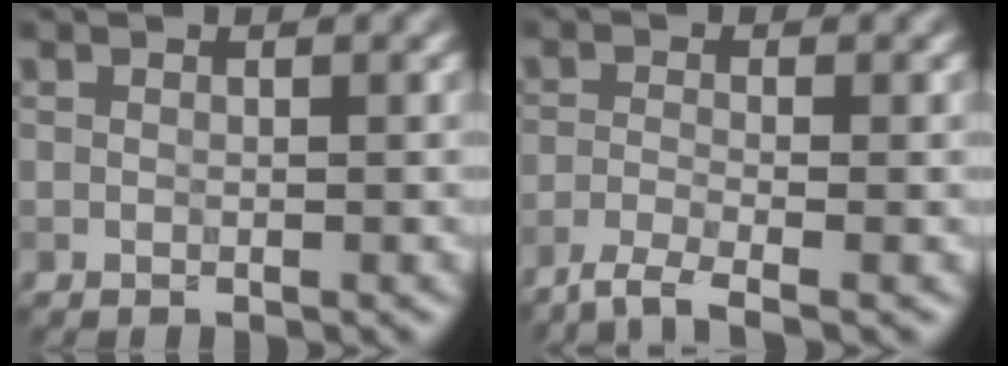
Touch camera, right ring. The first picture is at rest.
{"total": 3.2, "force": [-2.4, 0.5, 2.0], "torque": [-0.040, -0.004, -0.060]}